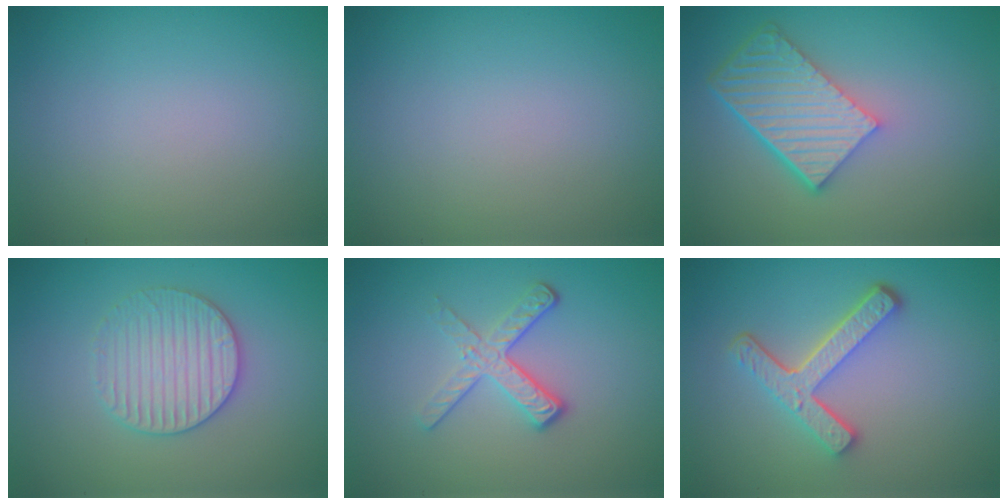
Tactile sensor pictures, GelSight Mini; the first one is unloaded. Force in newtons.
{"total": 0.0}
{"total": 6.5, "press": 4.6, "slide": 4.6}
{"total": 3.1, "press": 3.1, "slide": 0.4}
{"total": 3.4, "press": 2.4, "slide": 2.4}
{"total": 4.5, "press": 3.4, "slide": 2.8}